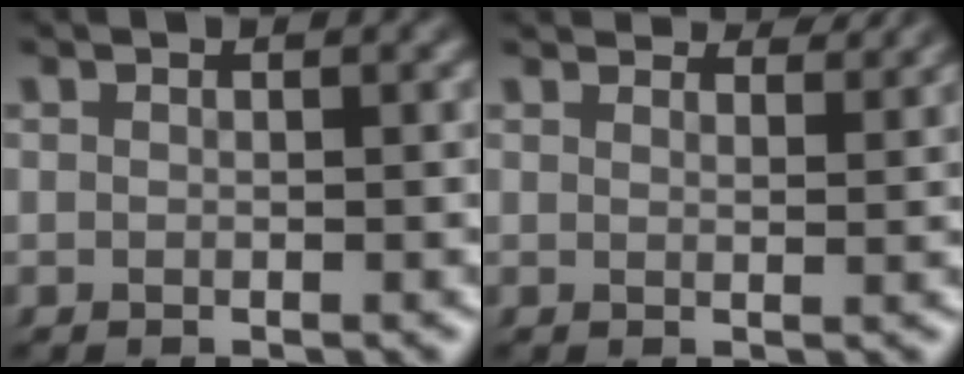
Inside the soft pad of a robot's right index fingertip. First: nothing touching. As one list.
[{"total": 3.4, "force": [3.3, -0.1, 0.7], "torque": [0.000, 0.001, 0.048]}]